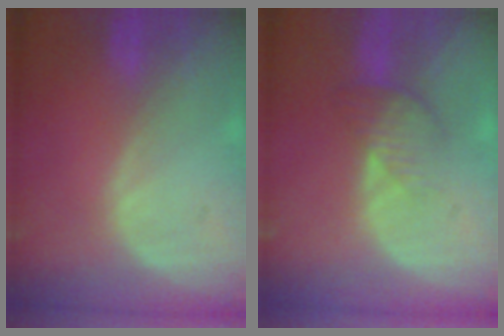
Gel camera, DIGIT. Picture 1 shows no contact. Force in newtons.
{"total": 4.3, "press": 3.7, "slide": 2.1}